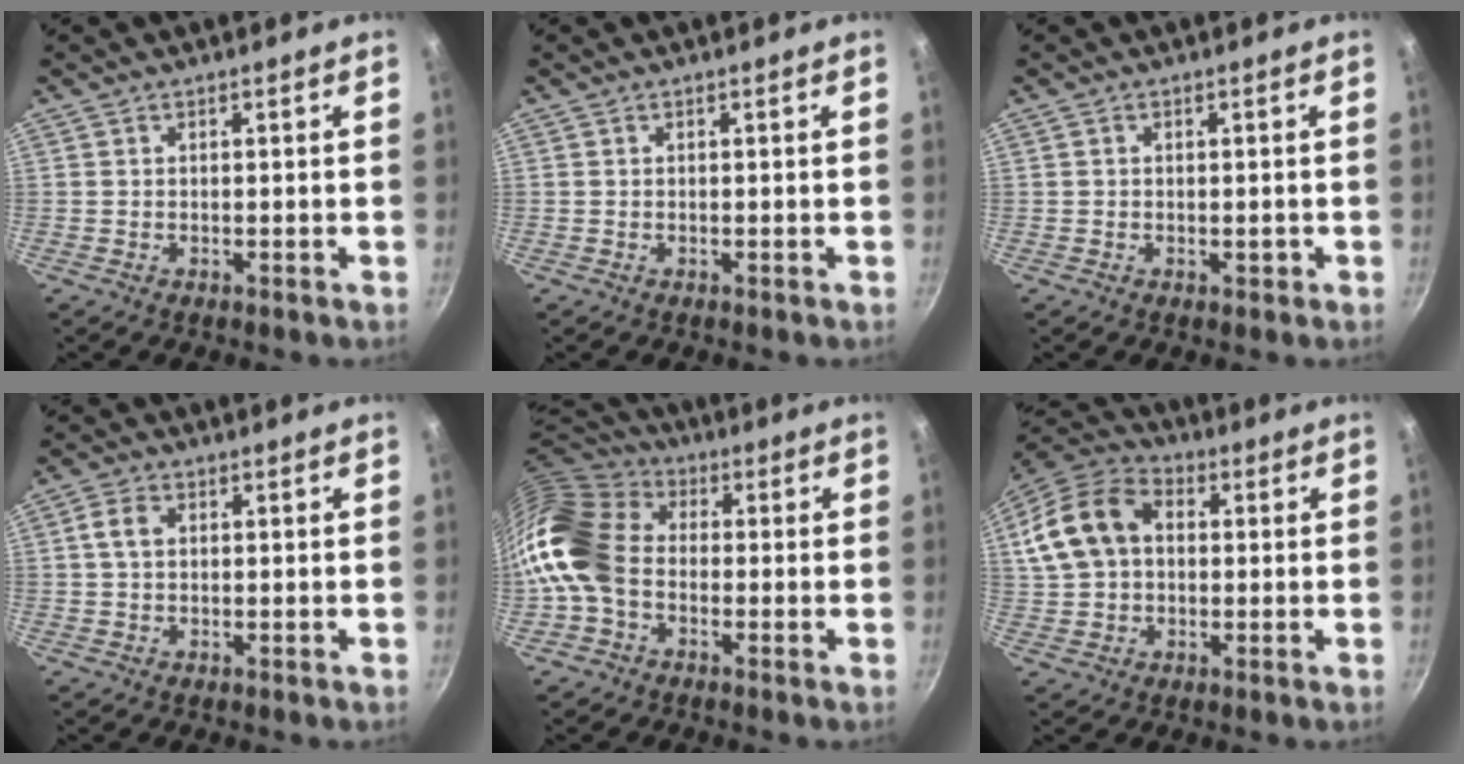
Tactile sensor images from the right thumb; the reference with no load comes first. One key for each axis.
{"total": 0.0}
{"total": 0.9, "fx": -0.2, "fy": 0.6, "fz": 0.7, "tx": -0.006, "ty": 0.003, "tz": -0.004}
{"total": 3.4, "fx": 0.5, "fy": 2.3, "fz": 2.4, "tx": -0.043, "ty": 0.010, "tz": 0.008}
{"total": 14.3, "fx": -2.4, "fy": 10.7, "fz": 9.2, "tx": -0.162, "ty": 0.037, "tz": -0.069}
{"total": 15.3, "fx": 2.4, "fy": 11.0, "fz": 10.4, "tx": -0.192, "ty": 0.034, "tz": 0.031}